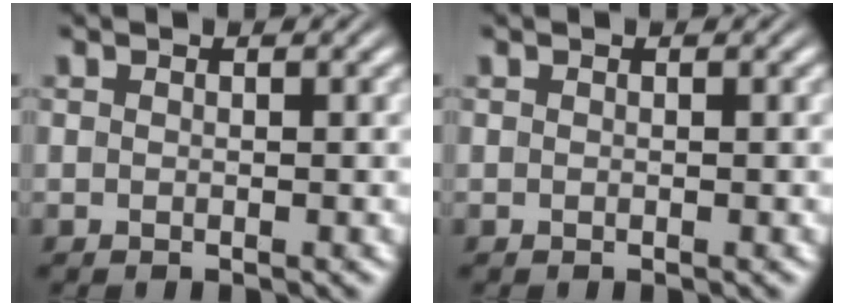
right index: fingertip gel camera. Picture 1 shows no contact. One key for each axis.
{"total": 0.0}